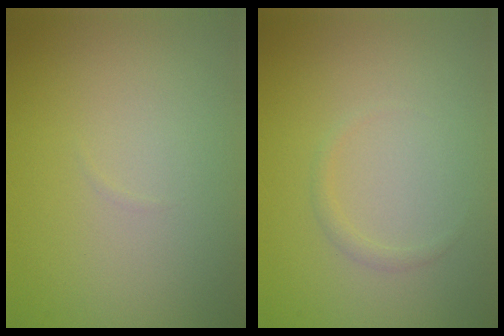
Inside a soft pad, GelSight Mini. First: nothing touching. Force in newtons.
{"total": 0.7, "press": 0.7, "slide": 0.0}